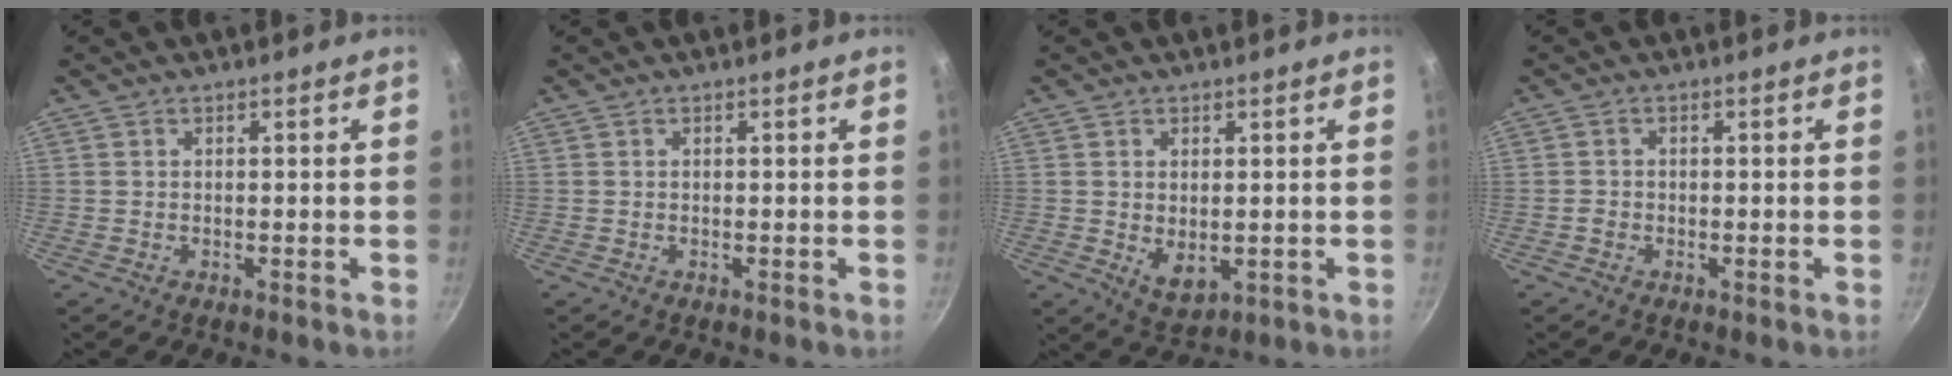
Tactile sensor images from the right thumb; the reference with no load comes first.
{"total": 0.0}
{"total": 5.2, "force": [0.0, 3.2, 4.1], "torque": [-0.064, -0.017, 0.009]}
{"total": 2.1, "force": [-1.1, 1.7, 0.8], "torque": [-0.010, 0.014, -0.021]}